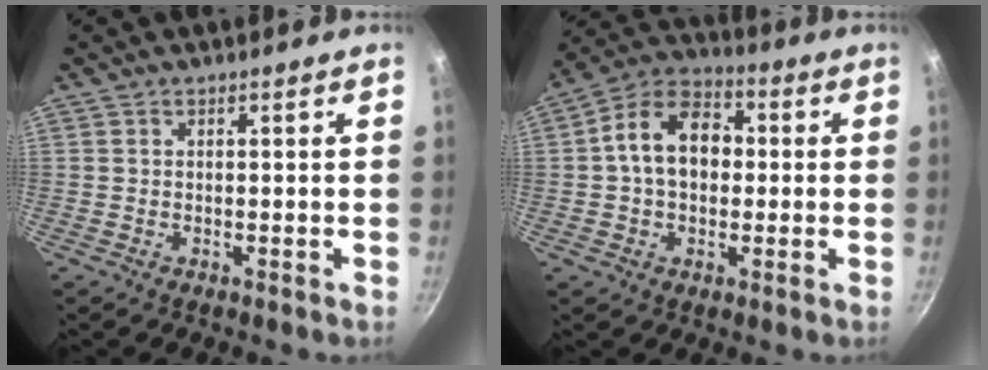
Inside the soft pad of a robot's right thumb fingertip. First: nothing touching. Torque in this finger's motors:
{"motor_torque": [-0.45, 1.28, 1.13, 0.43, 0.09]}